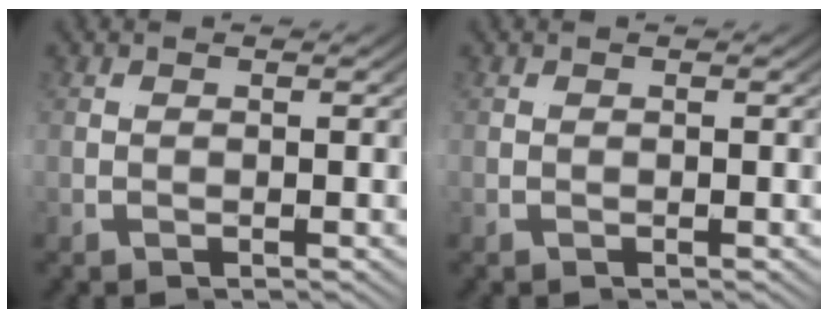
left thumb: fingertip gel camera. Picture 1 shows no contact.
{"total": 0.0}